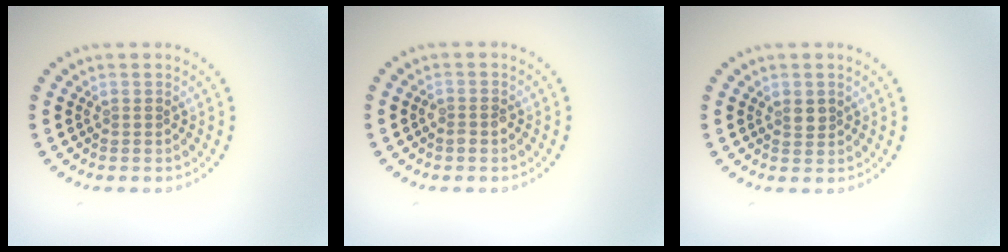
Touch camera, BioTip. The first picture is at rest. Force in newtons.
{"total": 1.1, "press": 1.1, "slide": 0.2}
{"total": 1.2, "press": 1.0, "slide": 0.5}